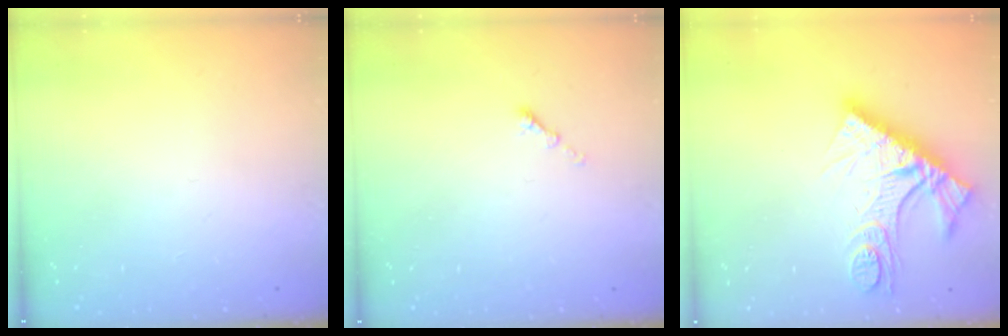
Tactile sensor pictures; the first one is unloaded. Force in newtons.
{"total": 1.1, "press": 1.0, "slide": 0.5}
{"total": 14.2, "press": 14.1, "slide": 1.5}